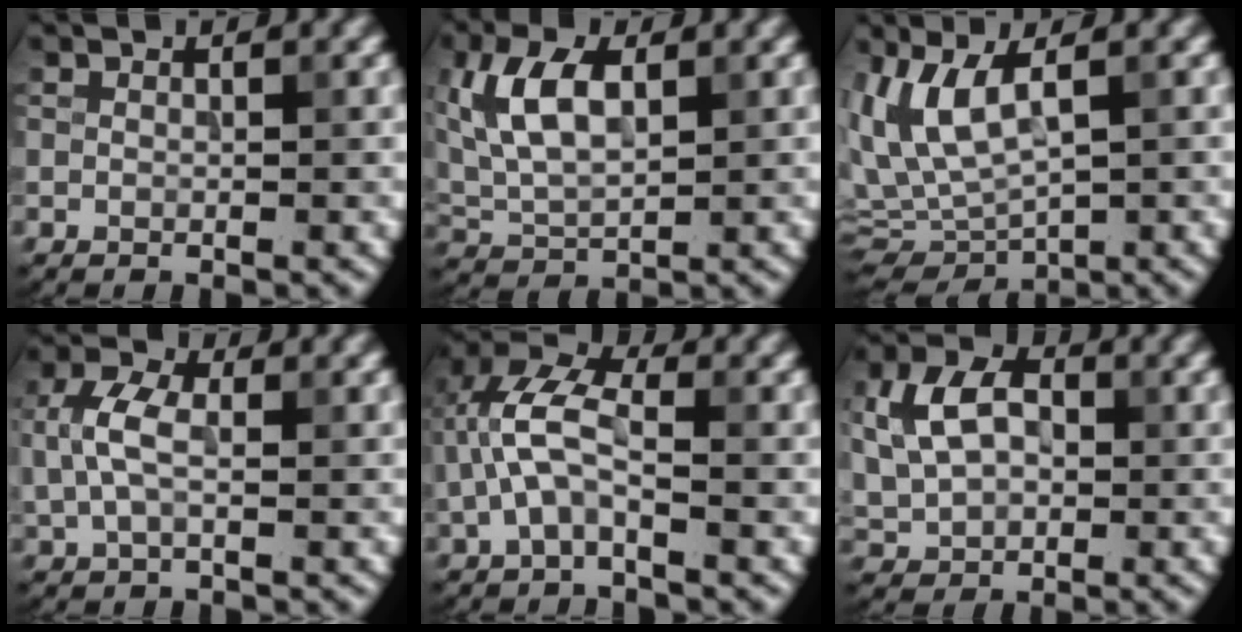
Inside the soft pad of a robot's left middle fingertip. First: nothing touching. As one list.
[{"total": 6.4, "force": [1.9, 3.4, 5.1], "torque": [-0.110, 0.011, 0.035]}, {"total": 7.8, "force": [1.8, 3.6, 6.7], "torque": [-0.153, -0.001, 0.038]}, {"total": 4.1, "force": [0.2, 2.5, 3.3], "torque": [-0.078, 0.007, 0.000]}, {"total": 5.4, "force": [-0.8, 2.6, 4.6], "torque": [-0.111, 0.020, -0.027]}, {"total": 6.1, "force": [0.9, 4.4, 4.1], "torque": [-0.088, 0.010, 0.012]}]